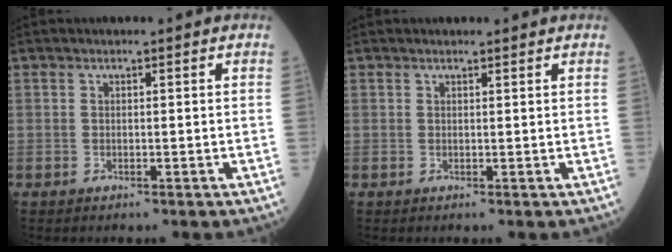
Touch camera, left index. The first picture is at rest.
{"total": 1.2, "force": [1.2, 0.2, 0.2], "torque": [-0.011, 0.005, 0.017]}